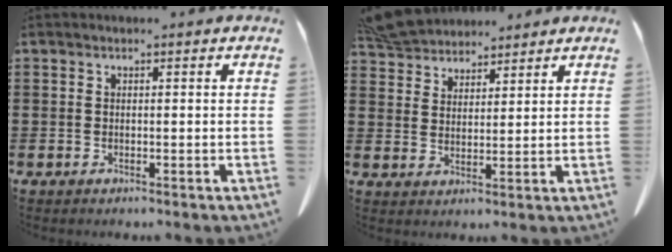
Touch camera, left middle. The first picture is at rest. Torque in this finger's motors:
{"motor_torque": [0.41, 0.33, 0.14, 0.08]}